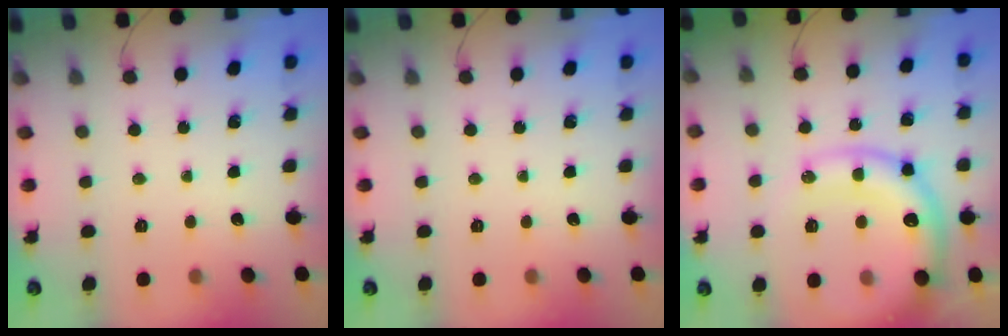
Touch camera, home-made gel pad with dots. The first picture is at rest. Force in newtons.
{"total": 0.0}
{"total": 20.4, "press": 20.0, "slide": 4.0}